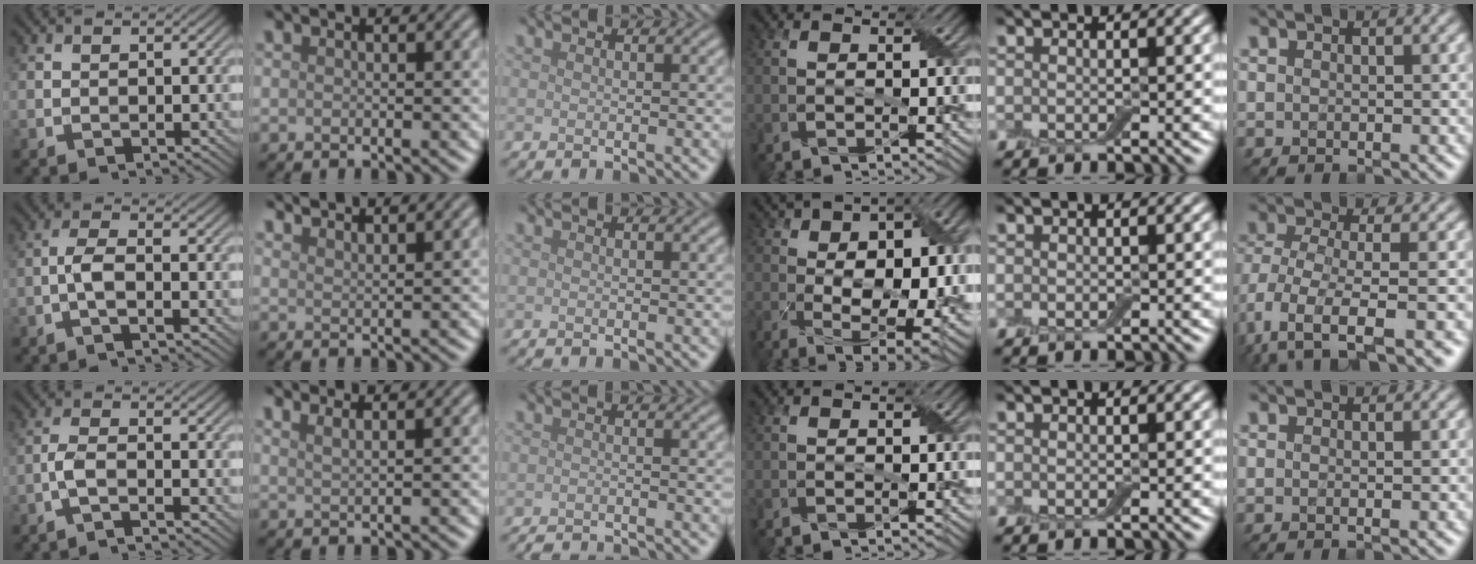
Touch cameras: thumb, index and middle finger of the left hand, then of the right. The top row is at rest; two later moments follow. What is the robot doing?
{"motion": "peel", "object": "bubble wrap"}